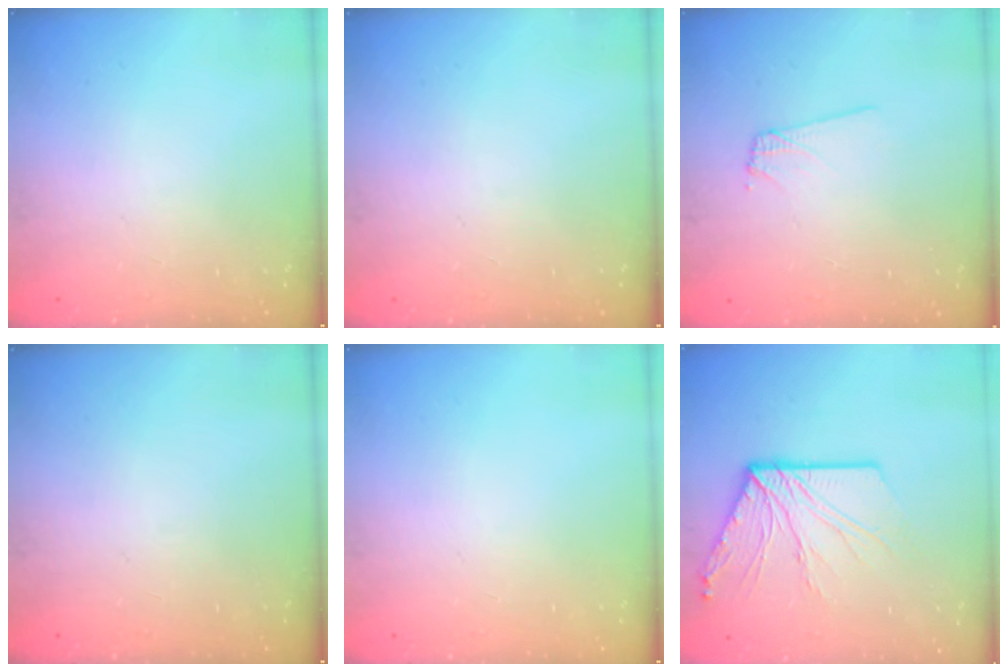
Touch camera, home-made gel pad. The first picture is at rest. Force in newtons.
{"total": 0.0}
{"total": 5.8, "press": 5.7, "slide": 1.0}
{"total": 0.0}
{"total": 0.0}
{"total": 12.4, "press": 12.4, "slide": 0.5}